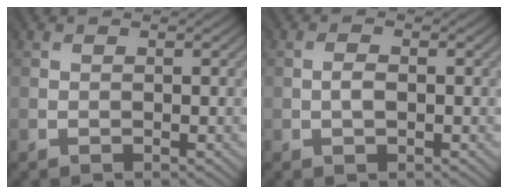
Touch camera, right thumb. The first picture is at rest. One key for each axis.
{"total": 1.0, "fx": -0.4, "fy": 0.5, "fz": 0.8, "tx": -0.013, "ty": 0.000, "tz": -0.005}